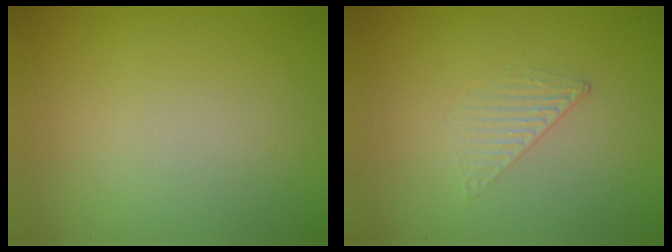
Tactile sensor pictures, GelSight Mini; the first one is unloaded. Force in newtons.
{"total": 1.4, "press": 0.3, "slide": 1.4}